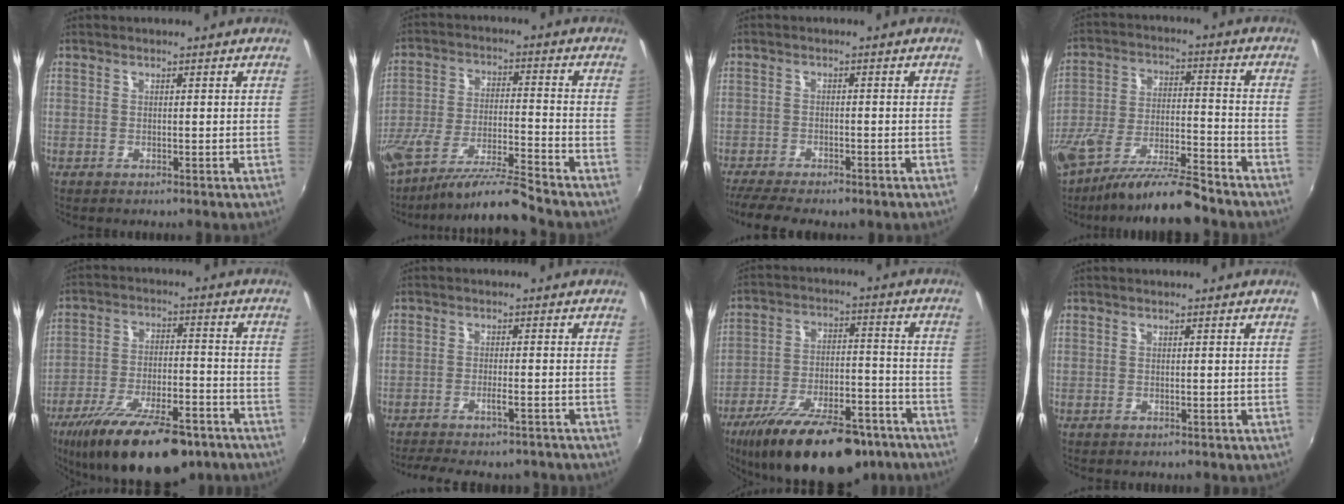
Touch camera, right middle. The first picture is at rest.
{"total": 12.9, "force": [-11.2, -0.5, 6.4], "torque": [-0.129, -0.020, -0.200]}
{"total": 8.8, "force": [-7.1, 2.2, 4.5], "torque": [-0.110, -0.032, -0.116]}
{"total": 15.6, "force": [-12.3, 2.8, 9.3], "torque": [-0.186, -0.029, -0.210]}
{"total": 21.5, "force": [-15.4, 7.8, 12.8], "torque": [-0.238, -0.029, -0.231]}
{"total": 10.7, "force": [-9.5, 2.1, 4.4], "torque": [-0.096, -0.009, -0.127]}
{"total": 24.2, "force": [-18.0, 9.2, 13.2], "torque": [-0.237, -0.013, -0.260]}
{"total": 0.7, "force": [-0.5, 0.5, 0.0], "torque": [-0.001, -0.002, -0.007]}